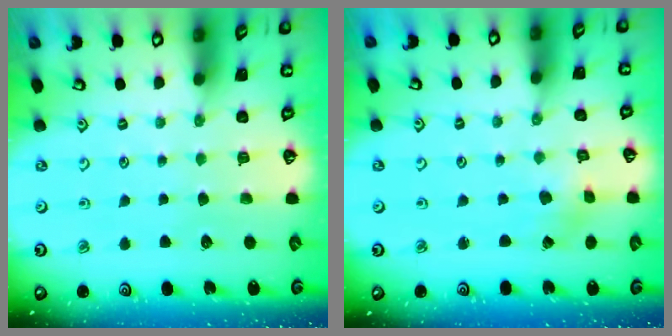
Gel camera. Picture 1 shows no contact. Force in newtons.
{"total": 0.8, "press": 0.7, "slide": 0.3}